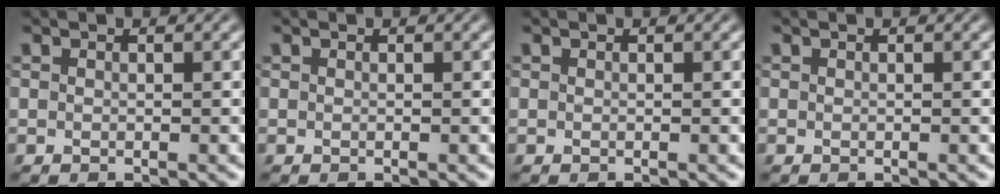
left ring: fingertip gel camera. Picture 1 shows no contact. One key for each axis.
{"total": 0.0}
{"total": 0.0}
{"total": 0.0}